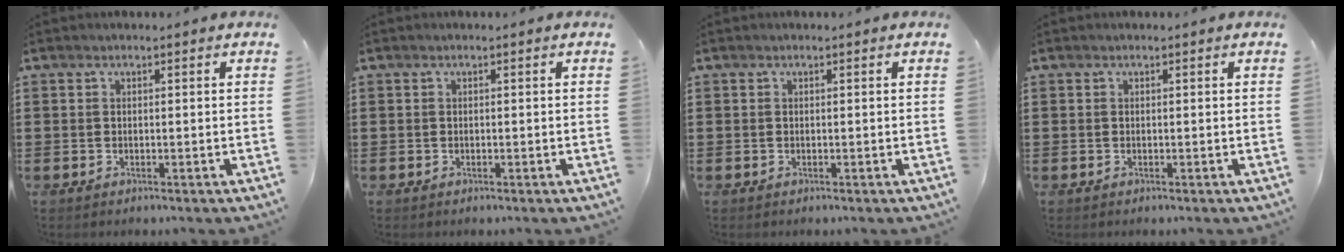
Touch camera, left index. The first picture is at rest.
{"total": 0.0}
{"total": 0.0}
{"total": 0.0}